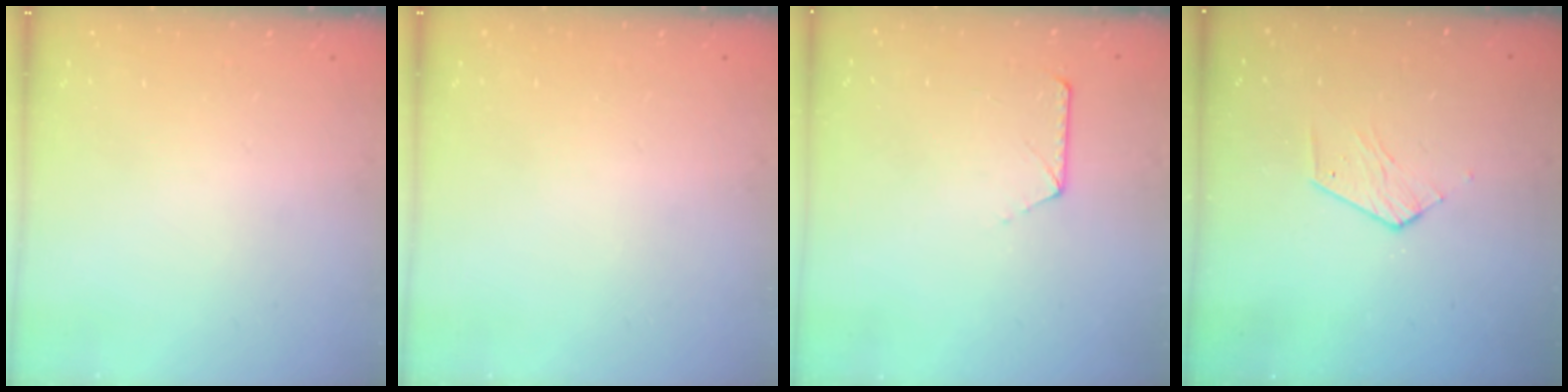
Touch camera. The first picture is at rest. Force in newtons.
{"total": 0.0}
{"total": 6.5, "press": 6.5, "slide": 0.7}
{"total": 3.9, "press": 3.9, "slide": 0.4}